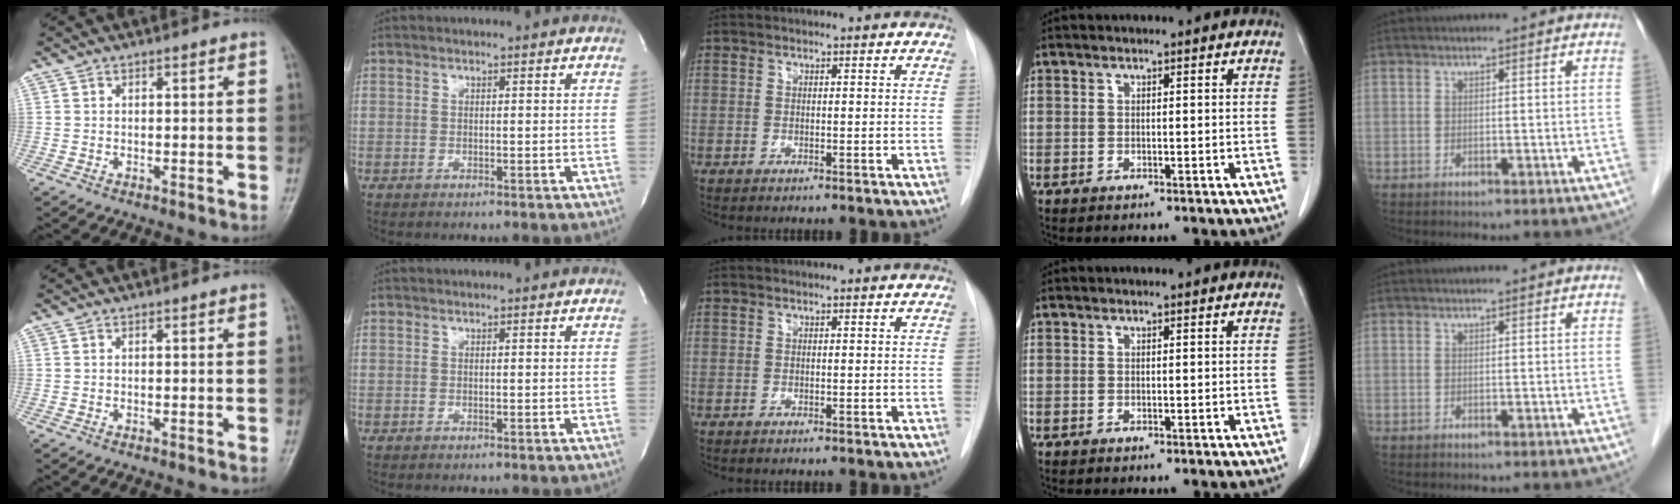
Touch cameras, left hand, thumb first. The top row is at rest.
{}